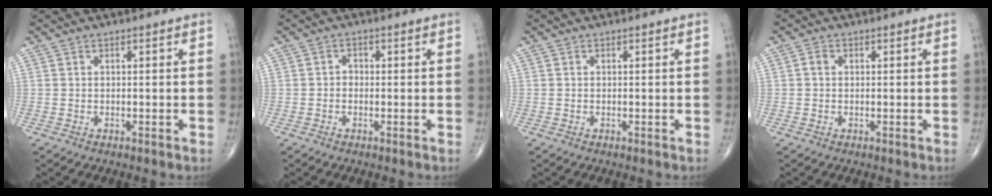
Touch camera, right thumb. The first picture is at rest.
{"total": 1.3, "force": [-0.2, 1.1, 0.7], "torque": [-0.004, 0.007, -0.007]}
{"total": 0.0}
{"total": 1.2, "force": [0.2, 0.9, 0.7], "torque": [-0.010, 0.004, 0.001]}